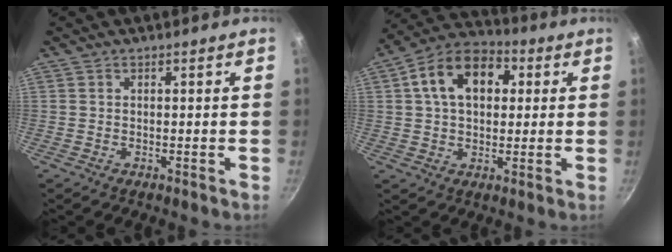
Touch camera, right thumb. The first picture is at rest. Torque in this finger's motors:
{"motor_torque": [0.59, 3.03, 1.45, -0.08, 0.11]}